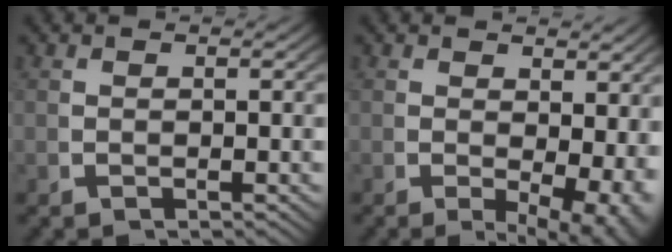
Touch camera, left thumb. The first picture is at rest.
{"total": 4.9, "force": [0.1, 2.9, 4.0], "torque": [-0.056, -0.024, 0.012]}